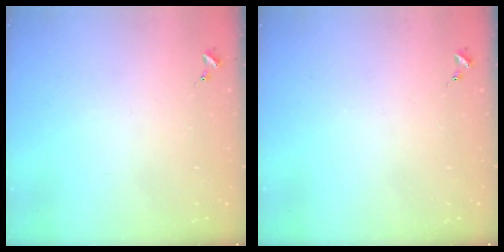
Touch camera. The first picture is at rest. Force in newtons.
{"total": 0.0}